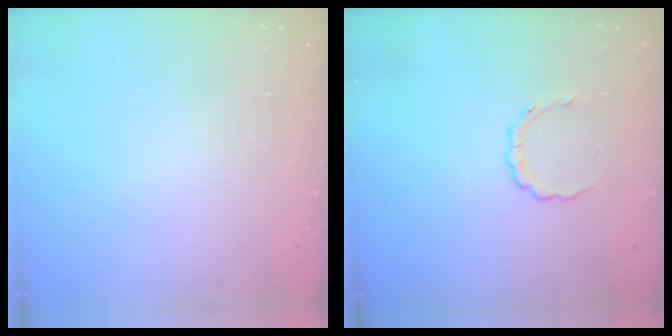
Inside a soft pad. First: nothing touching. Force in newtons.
{"total": 2.8, "press": 2.8, "slide": 0.4}